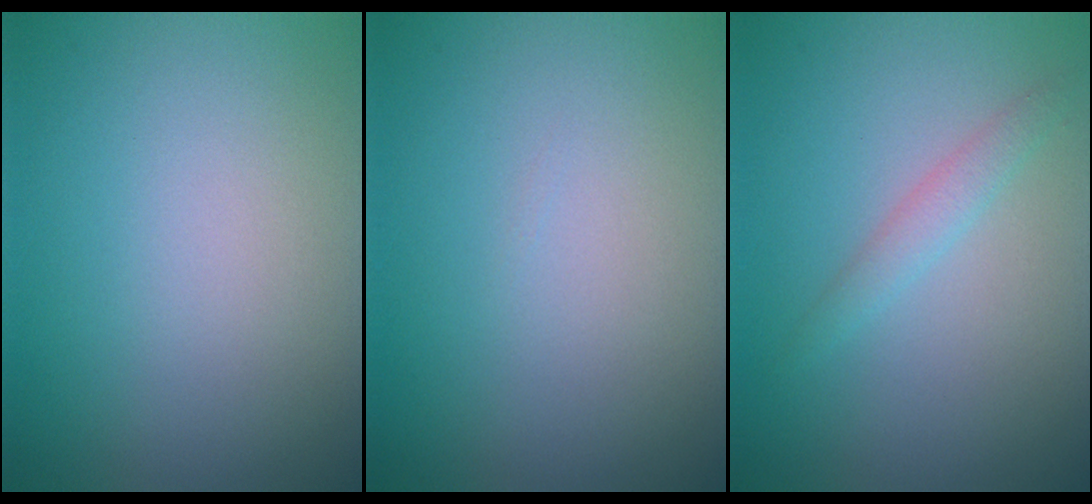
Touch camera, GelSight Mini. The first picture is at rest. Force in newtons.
{"total": 0.0}
{"total": 1.3, "press": 1.3, "slide": 0.1}